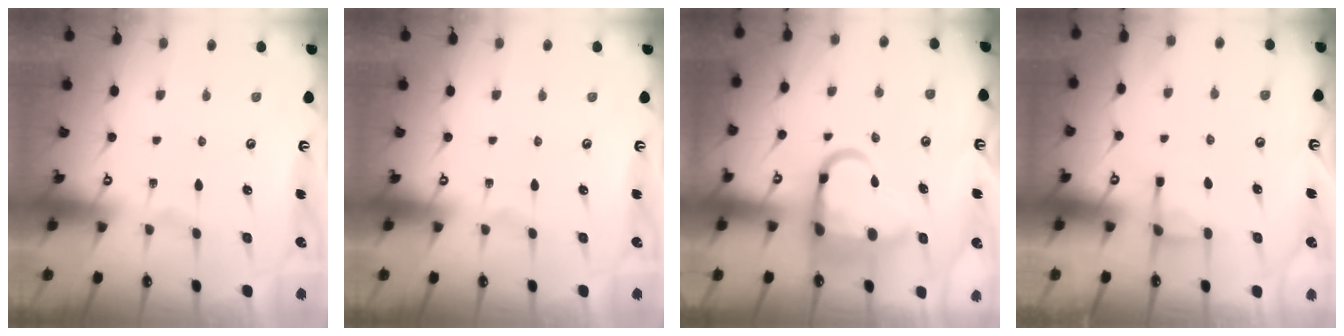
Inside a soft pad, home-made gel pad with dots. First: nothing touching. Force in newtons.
{"total": 0.0}
{"total": 13.2, "press": 12.9, "slide": 2.9}
{"total": 3.9, "press": 3.9, "slide": 0.5}